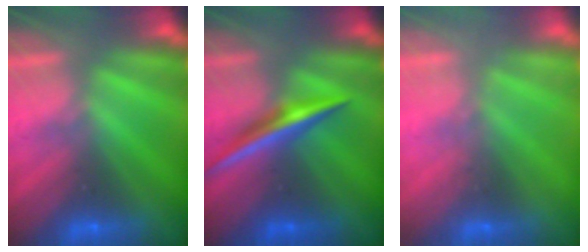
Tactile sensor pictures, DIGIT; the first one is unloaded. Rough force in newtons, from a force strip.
{"total": 1.9}
{"total": 1.4}